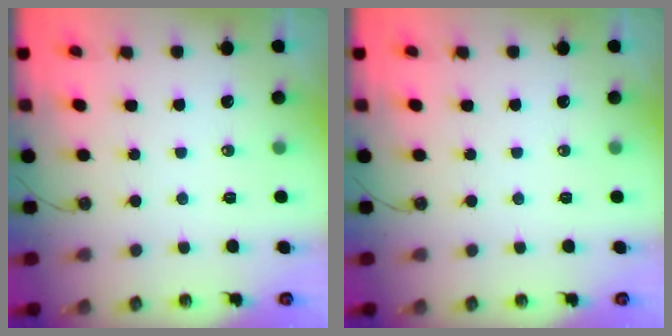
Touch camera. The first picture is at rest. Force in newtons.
{"total": 0.7, "press": 0.0, "slide": 0.7}